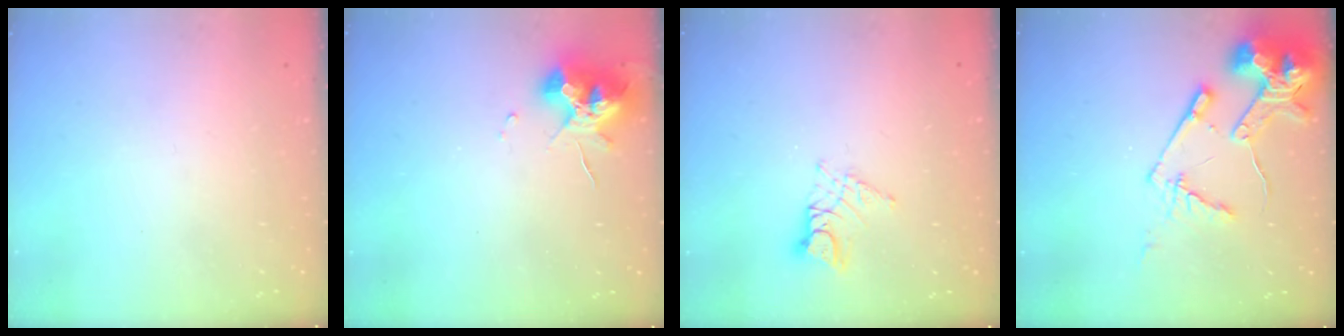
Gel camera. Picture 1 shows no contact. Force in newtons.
{"total": 10.6, "press": 10.5, "slide": 1.4}
{"total": 7.1, "press": 7.1, "slide": 0.5}
{"total": 15.7, "press": 15.6, "slide": 1.7}